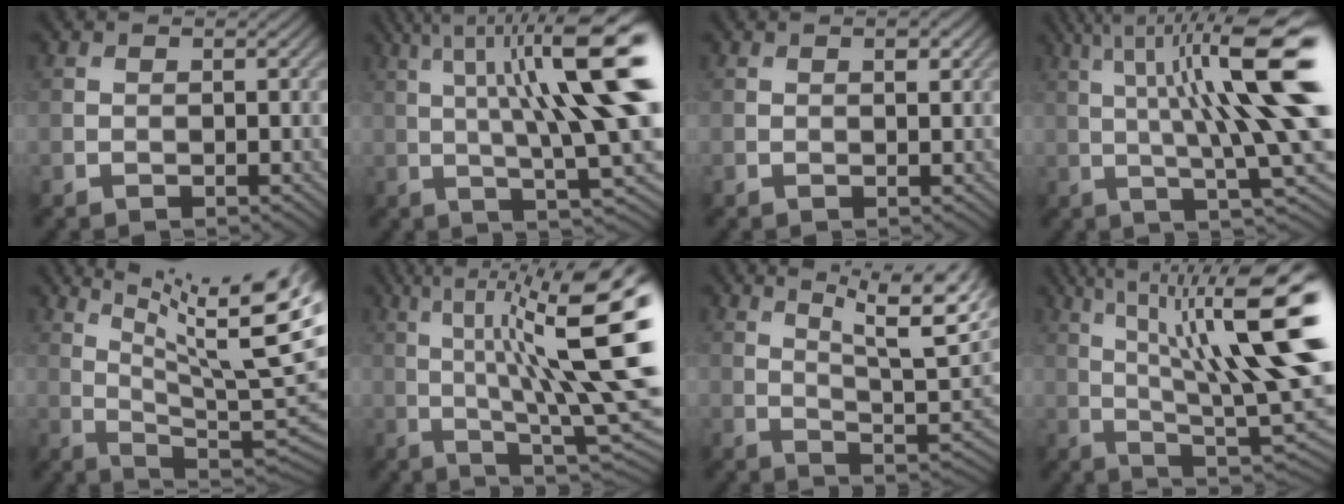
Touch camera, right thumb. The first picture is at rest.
{"total": 16.3, "force": [3.9, 3.4, 15.5], "torque": [-0.245, 0.015, 0.077]}
{"total": 1.1, "force": [0.5, 0.3, 0.9], "torque": [-0.015, -0.001, 0.010]}
{"total": 16.2, "force": [3.7, 2.9, 15.5], "torque": [-0.248, 0.010, 0.083]}
{"total": 16.2, "force": [8.6, 3.2, 13.3], "torque": [-0.195, -0.003, 0.140]}
{"total": 18.0, "force": [4.1, 4.2, 17.0], "torque": [-0.265, 0.024, 0.078]}
{"total": 14.0, "force": [8.4, 3.7, 10.5], "torque": [-0.172, 0.010, 0.128]}
{"total": 19.0, "force": [5.6, 5.0, 17.5], "torque": [-0.280, 0.026, 0.099]}